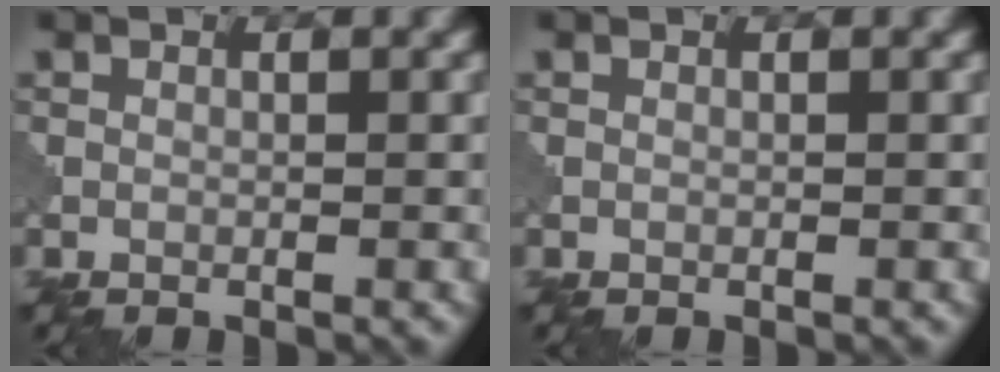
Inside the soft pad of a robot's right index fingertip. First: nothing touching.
{"total": 0.0}